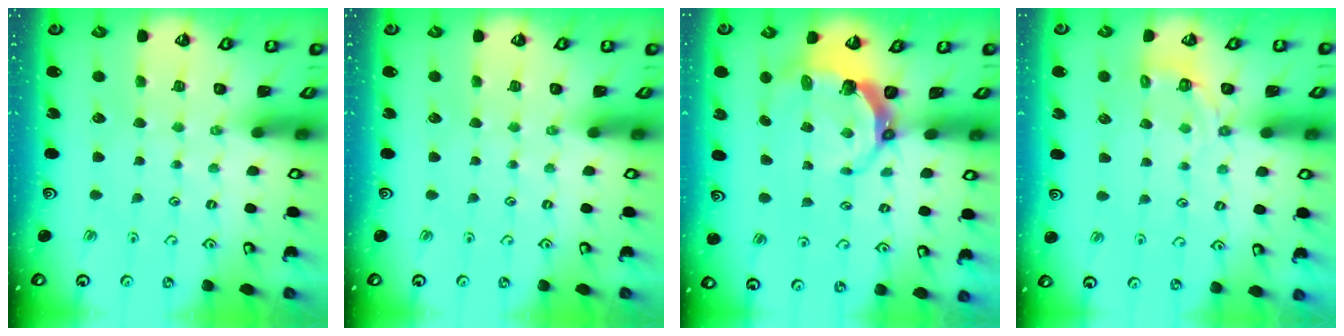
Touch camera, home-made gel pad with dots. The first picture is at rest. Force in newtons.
{"total": 0.0}
{"total": 8.0, "press": 6.6, "slide": 4.5}
{"total": 3.3, "press": 2.8, "slide": 1.8}